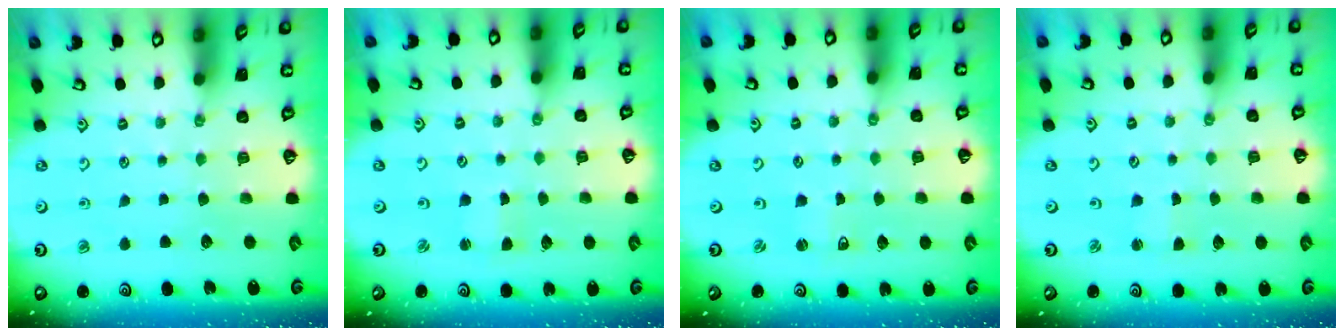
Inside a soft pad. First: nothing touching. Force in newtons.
{"total": 1.1, "press": 1.1, "slide": 0.1}
{"total": 1.9, "press": 1.8, "slide": 0.4}
{"total": 0.9, "press": 0.9, "slide": 0.0}